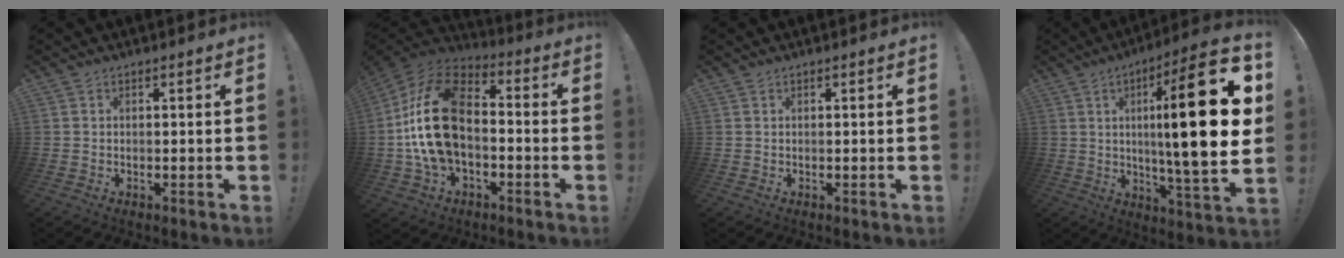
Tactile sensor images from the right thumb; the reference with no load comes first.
{"total": 22.9, "force": [-0.9, 14.5, 17.6], "torque": [-0.344, 0.029, -0.005]}
{"total": 0.0}
{"total": 24.7, "force": [3.9, 3.6, 24.1], "torque": [-0.385, -0.018, 0.045]}